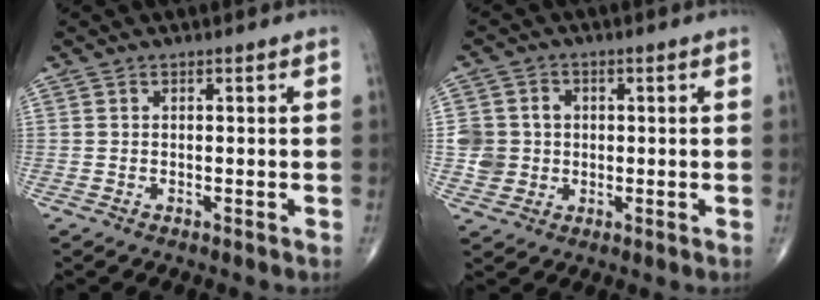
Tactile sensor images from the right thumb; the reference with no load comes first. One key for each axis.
{"total": 6.5, "fx": 0.0, "fy": 6.1, "fz": 2.1, "tx": -0.016, "ty": 0.006, "tz": 0.003}